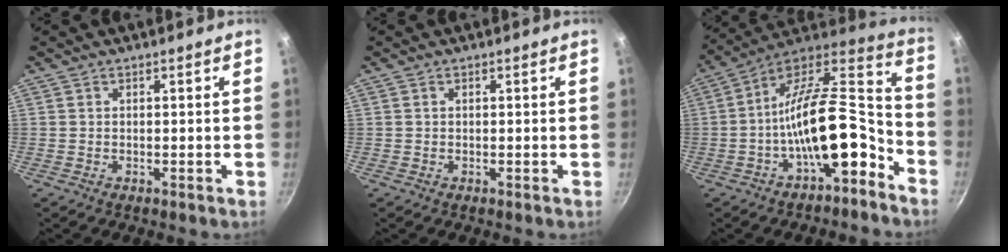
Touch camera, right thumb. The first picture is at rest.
{"total": 0.0}
{"total": 19.7, "force": [-7.8, 8.0, 16.2], "torque": [-0.233, 0.078, -0.145]}